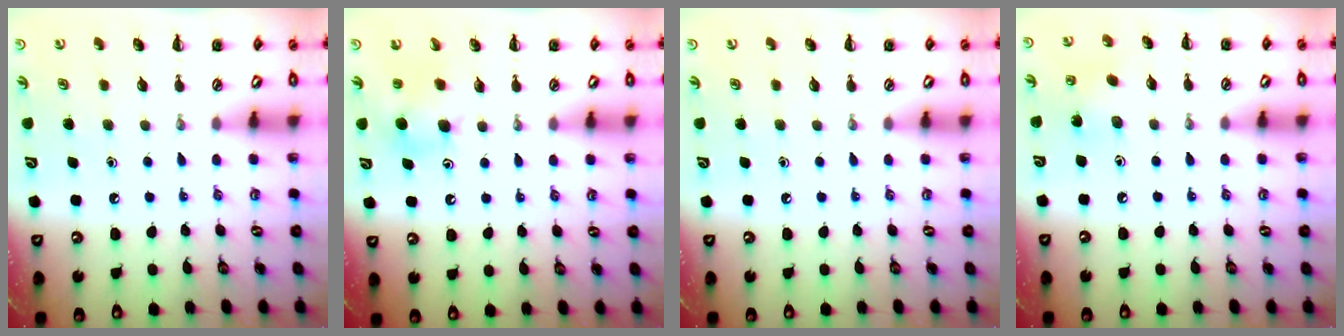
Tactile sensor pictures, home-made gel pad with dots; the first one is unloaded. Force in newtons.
{"total": 6.9, "press": 6.8, "slide": 1.0}
{"total": 0.0}
{"total": 3.4, "press": 3.3, "slide": 1.0}